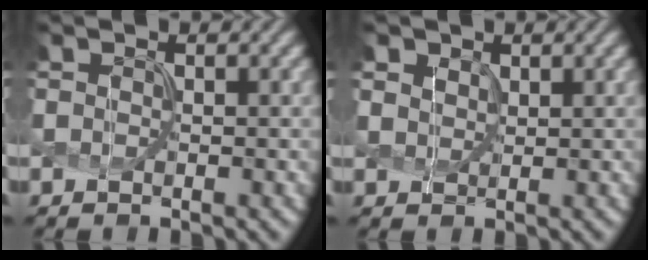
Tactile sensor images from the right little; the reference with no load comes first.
{"total": 1.4, "force": [1.2, 0.8, 0.2], "torque": [-0.014, -0.001, 0.026]}